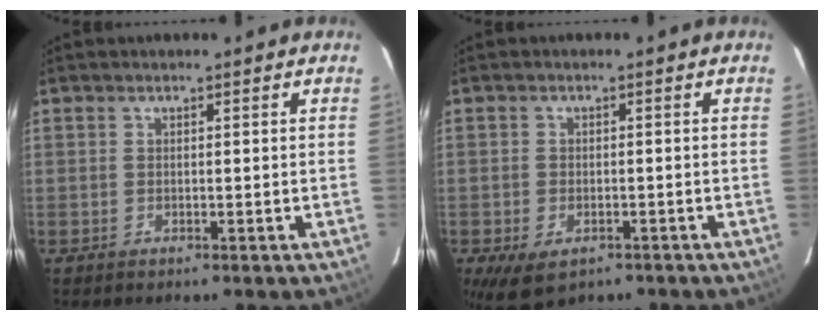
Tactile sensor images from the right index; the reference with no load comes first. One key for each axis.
{"total": 6.8, "fx": -3.9, "fy": 4.0, "fz": 4.0, "tx": -0.084, "ty": -0.024, "tz": -0.058}